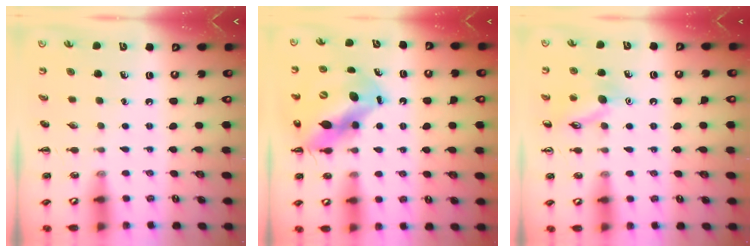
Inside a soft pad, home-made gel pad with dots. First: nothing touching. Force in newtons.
{"total": 11.8, "press": 11.4, "slide": 3.1}
{"total": 11.1, "press": 11.1, "slide": 1.0}